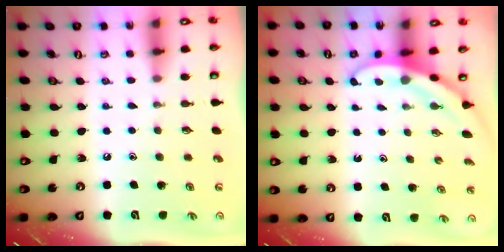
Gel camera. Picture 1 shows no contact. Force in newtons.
{"total": 3.2, "press": 3.2, "slide": 0.1}